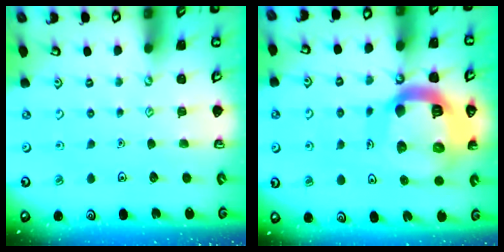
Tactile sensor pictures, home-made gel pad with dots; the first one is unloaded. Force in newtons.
{"total": 22.0, "press": 21.8, "slide": 2.4}